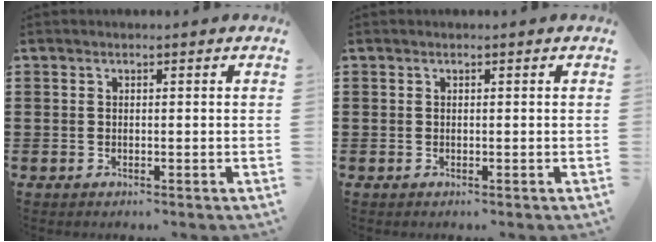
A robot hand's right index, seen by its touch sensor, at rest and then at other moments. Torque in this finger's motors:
{"motor_torque": [0.00, 0.00, 0.00, 0.00]}